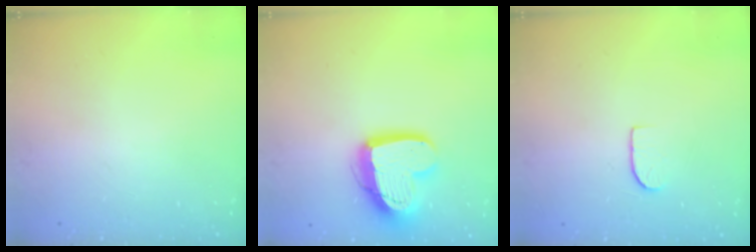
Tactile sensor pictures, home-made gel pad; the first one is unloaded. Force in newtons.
{"total": 15.5, "press": 15.4, "slide": 1.4}
{"total": 5.5, "press": 5.5, "slide": 0.6}